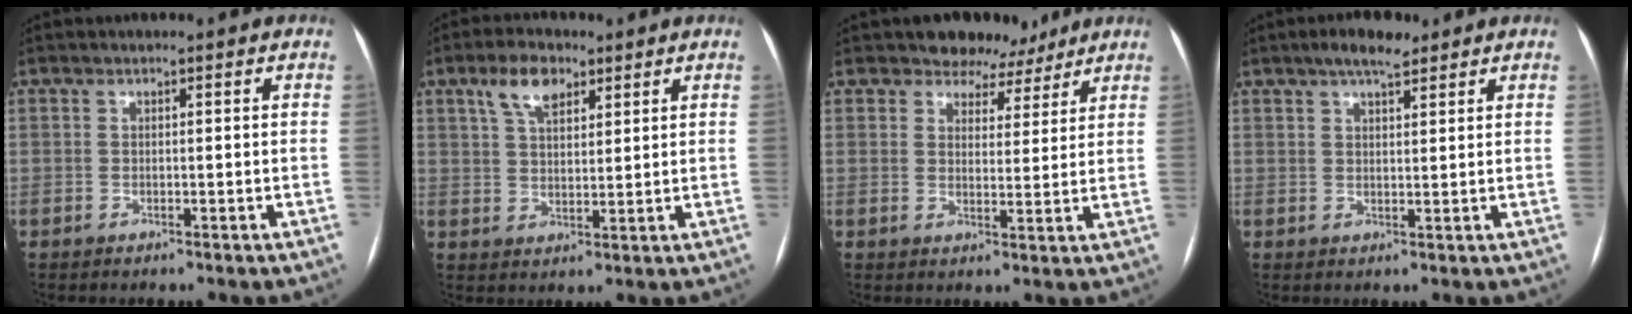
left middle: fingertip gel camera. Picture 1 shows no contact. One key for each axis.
{"total": 6.2, "fx": 3.7, "fy": 2.9, "fz": 4.1, "tx": -0.082, "ty": 0.015, "tz": 0.069}
{"total": 5.9, "fx": 4.8, "fy": 3.3, "fz": 0.3, "tx": 0.004, "ty": -0.002, "tz": 0.057}
{"total": 4.8, "fx": 3.5, "fy": 1.4, "fz": 2.9, "tx": -0.052, "ty": 0.012, "tz": 0.056}